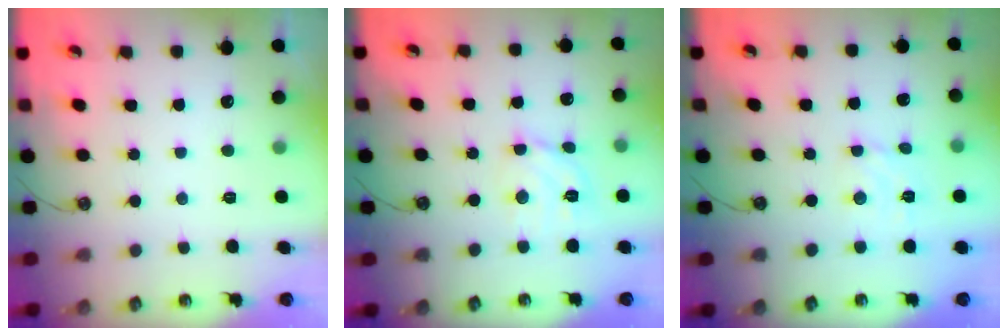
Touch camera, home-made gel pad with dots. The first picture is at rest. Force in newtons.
{"total": 9.4, "press": 9.4, "slide": 1.0}
{"total": 2.9, "press": 2.9, "slide": 0.3}